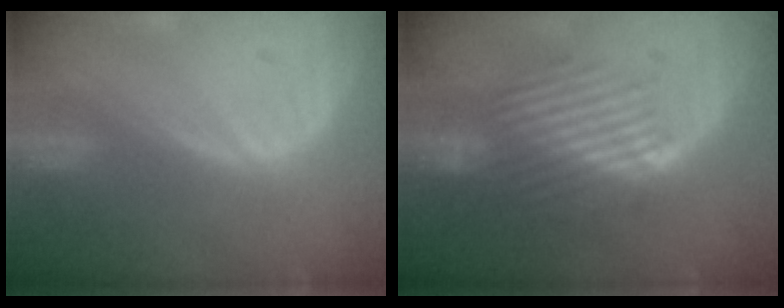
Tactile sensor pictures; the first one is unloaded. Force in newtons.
{"total": 9.2, "press": 8.0, "slide": 4.7}